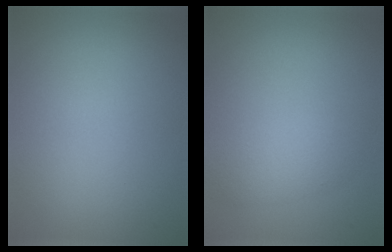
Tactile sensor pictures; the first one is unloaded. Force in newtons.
{"total": 2.4, "press": 2.4, "slide": 0.1}